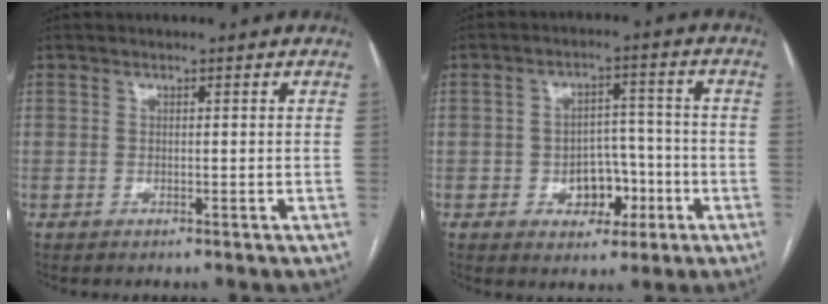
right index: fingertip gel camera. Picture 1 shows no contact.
{"total": 6.7, "force": [-2.3, 4.7, 4.1], "torque": [-0.053, 0.023, -0.027]}